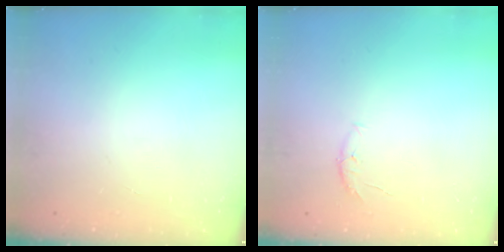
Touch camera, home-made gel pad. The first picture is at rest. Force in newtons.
{"total": 4.2, "press": 4.2, "slide": 0.6}